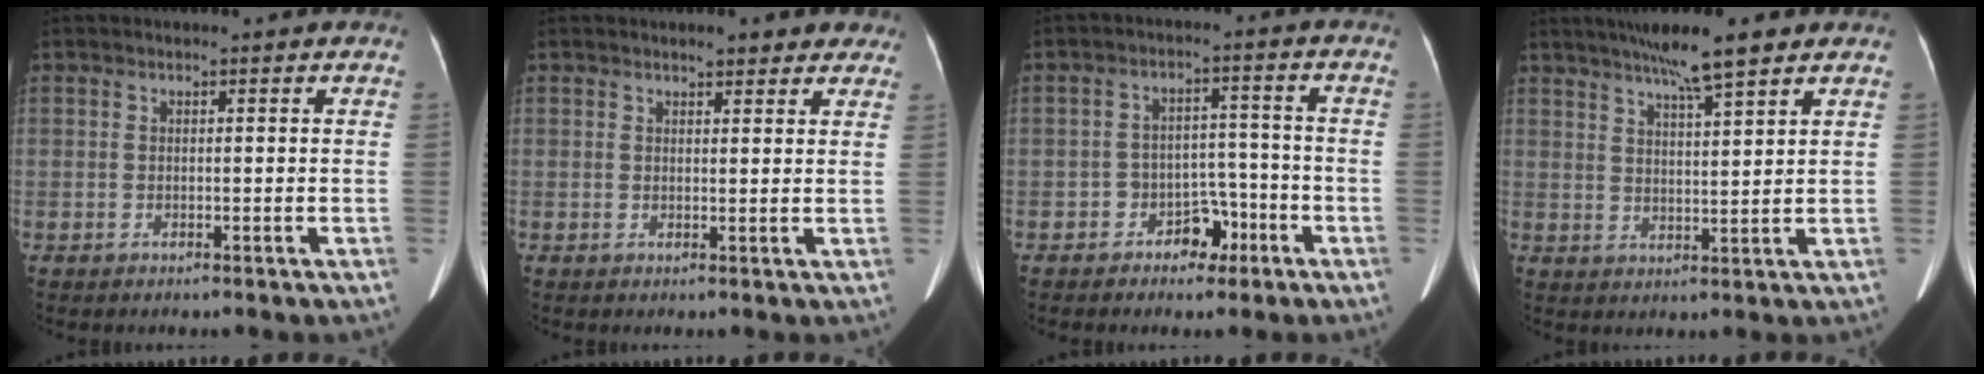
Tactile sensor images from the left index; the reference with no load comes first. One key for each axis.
{"total": 3.9, "fx": 3.2, "fy": 1.3, "fz": 1.7, "tx": -0.010, "ty": 0.011, "tz": 0.034}
{"total": 5.0, "fx": -2.9, "fy": 3.3, "fz": 2.3, "tx": -0.028, "ty": 0.024, "tz": -0.043}
{"total": 8.5, "fx": 6.4, "fy": 0.3, "fz": 5.7, "tx": -0.089, "ty": 0.016, "tz": 0.102}